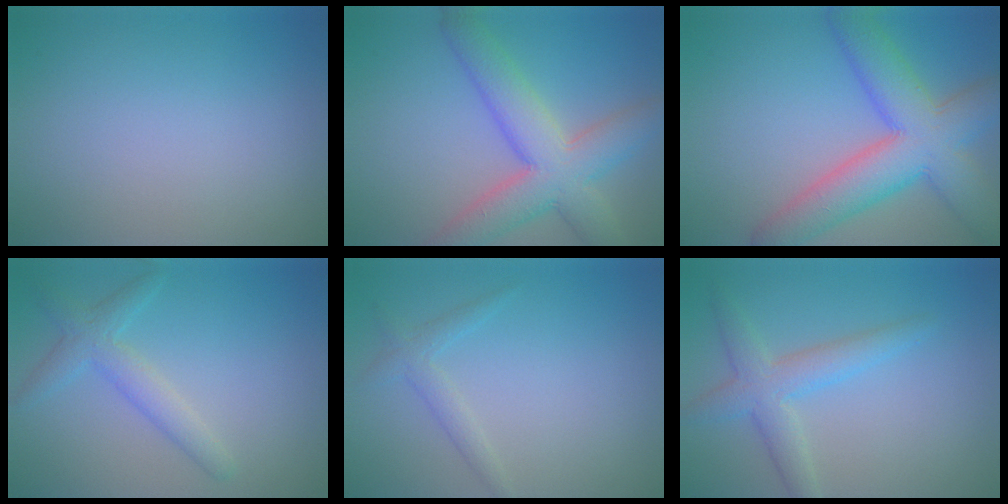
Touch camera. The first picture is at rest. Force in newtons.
{"total": 7.6, "press": 7.6, "slide": 0.6}
{"total": 9.2, "press": 9.2, "slide": 0.2}
{"total": 1.9, "press": 1.9, "slide": 0.2}
{"total": 1.6, "press": 1.6, "slide": 0.1}
{"total": 3.5, "press": 3.5, "slide": 0.1}